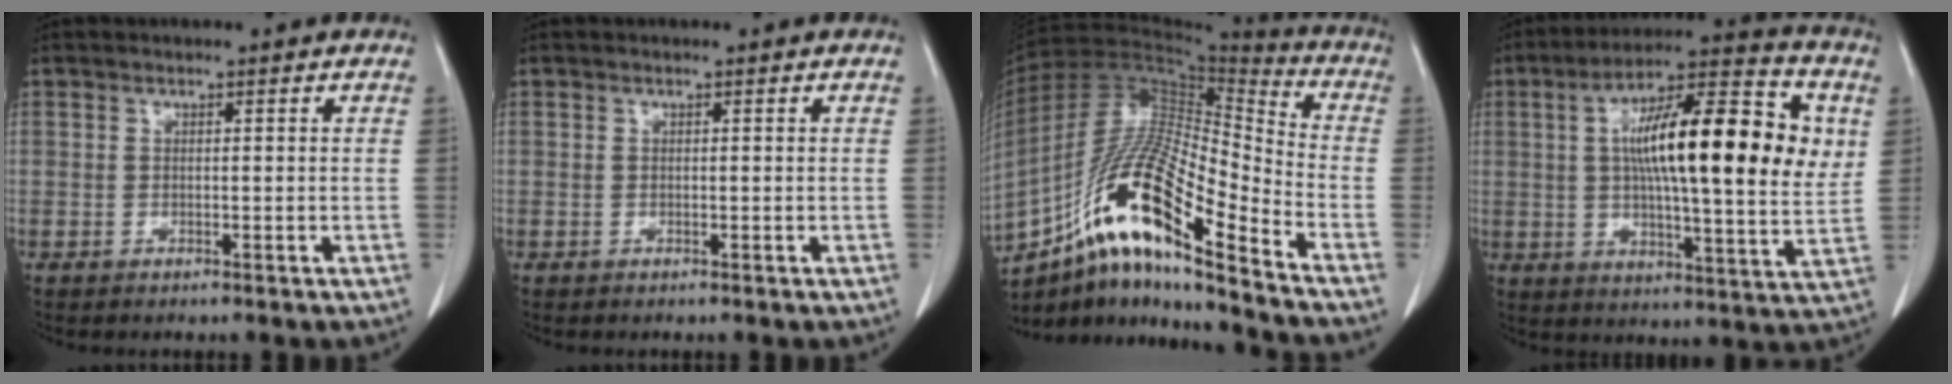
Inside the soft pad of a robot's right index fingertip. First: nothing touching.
{"total": 0.0}
{"total": 19.2, "force": [-11.9, 2.1, 15.0], "torque": [-0.298, 0.000, -0.212]}
{"total": 22.3, "force": [4.6, 4.6, 21.4], "torque": [-0.336, 0.027, 0.059]}